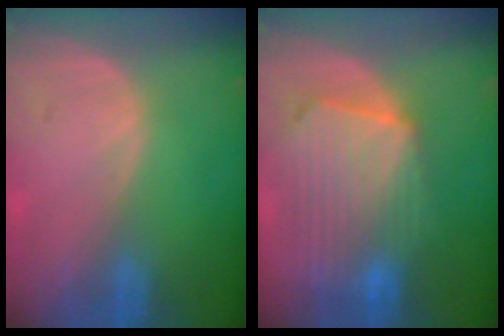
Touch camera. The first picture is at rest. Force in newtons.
{"total": 10.8, "press": 9.5, "slide": 5.2}